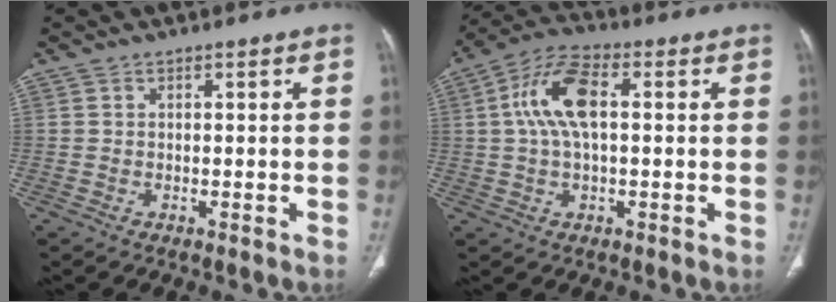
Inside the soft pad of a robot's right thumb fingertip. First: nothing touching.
{"total": 10.8, "force": [1.6, 5.2, 9.3], "torque": [-0.191, 0.028, 0.025]}